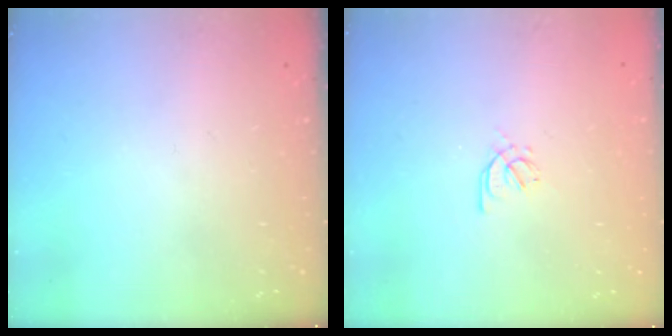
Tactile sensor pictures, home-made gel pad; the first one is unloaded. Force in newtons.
{"total": 2.4, "press": 2.3, "slide": 0.6}